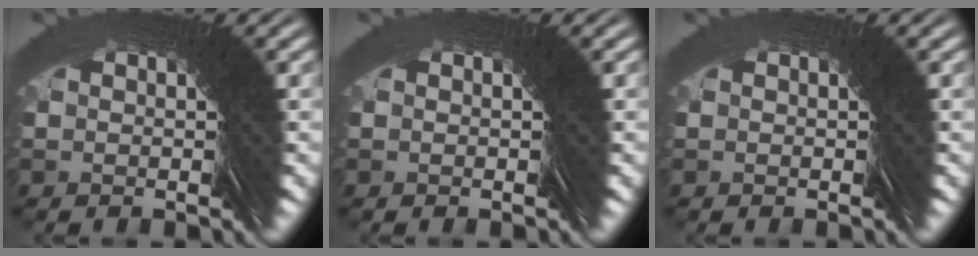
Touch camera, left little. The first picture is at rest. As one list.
[{"total": 0.0}, {"total": 0.0}]